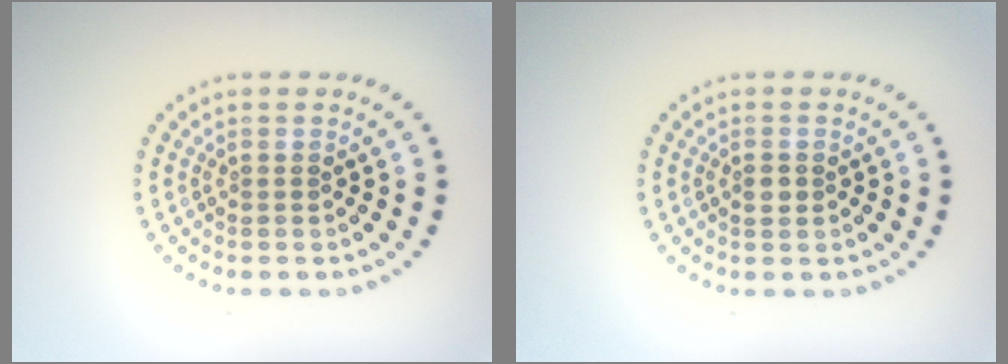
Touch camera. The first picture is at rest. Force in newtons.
{"total": 0.9, "press": 0.8, "slide": 0.3}